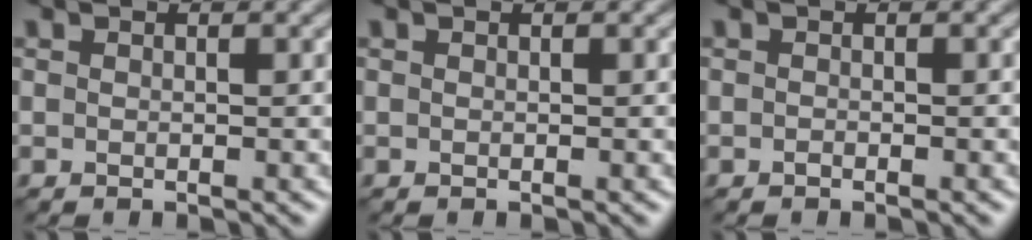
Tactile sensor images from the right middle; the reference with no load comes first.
{"total": 0.0}
{"total": 0.0}